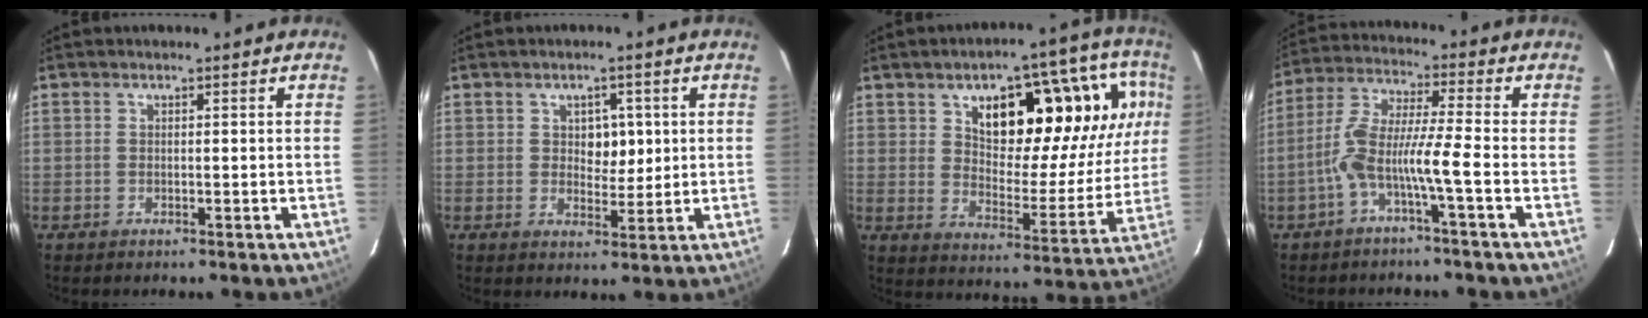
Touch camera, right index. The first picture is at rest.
{"total": 4.1, "force": [1.0, 2.7, 2.9], "torque": [-0.035, 0.004, 0.019]}
{"total": 21.5, "force": [7.6, 8.6, 18.2], "torque": [-0.235, 0.034, 0.114]}
{"total": 8.2, "force": [-3.2, -0.5, 7.5], "torque": [-0.157, 0.024, -0.065]}